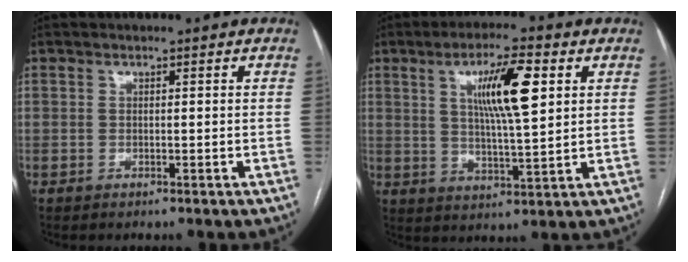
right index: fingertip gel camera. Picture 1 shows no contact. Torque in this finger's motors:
{"motor_torque": [1.14, 0.70, 0.34, 0.16]}